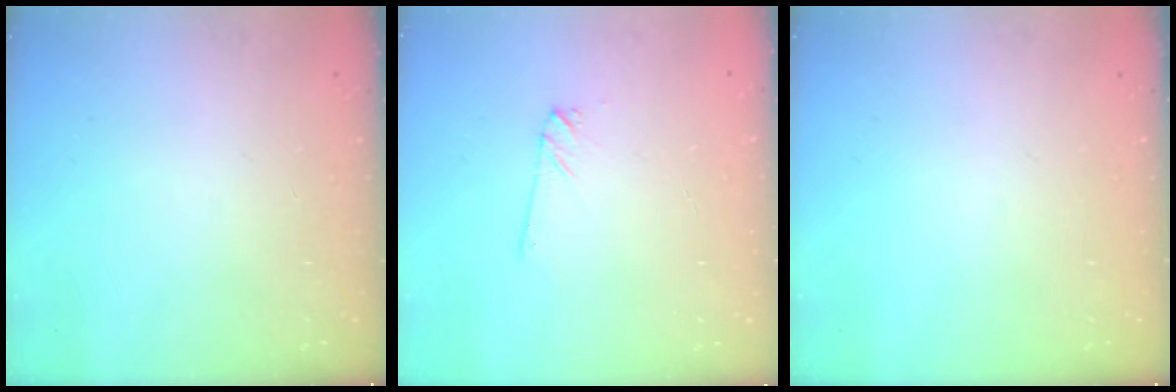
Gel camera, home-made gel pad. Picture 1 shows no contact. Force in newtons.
{"total": 1.7, "press": 1.7, "slide": 0.1}
{"total": 0.0}